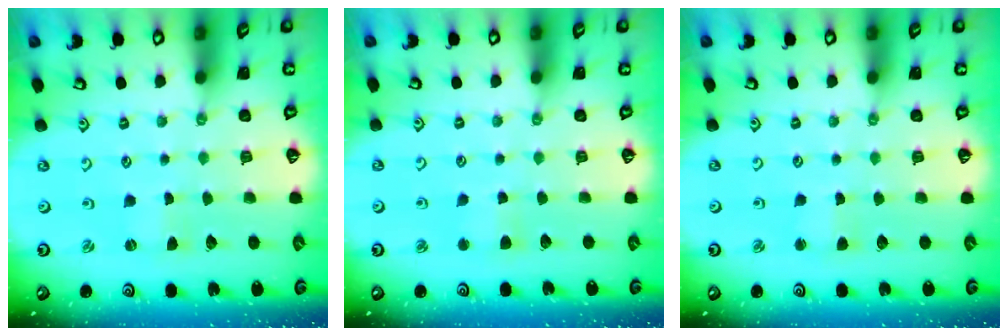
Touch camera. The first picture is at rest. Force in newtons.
{"total": 2.8, "press": 2.8, "slide": 0.5}
{"total": 2.4, "press": 2.4, "slide": 0.4}